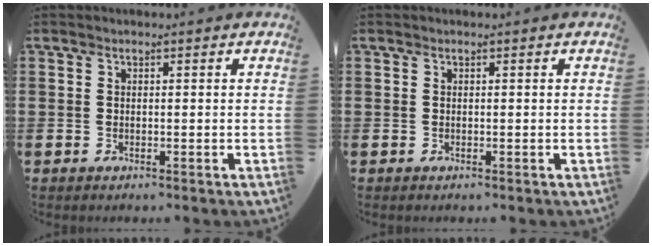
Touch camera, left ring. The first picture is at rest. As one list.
[{"total": 0.0}]